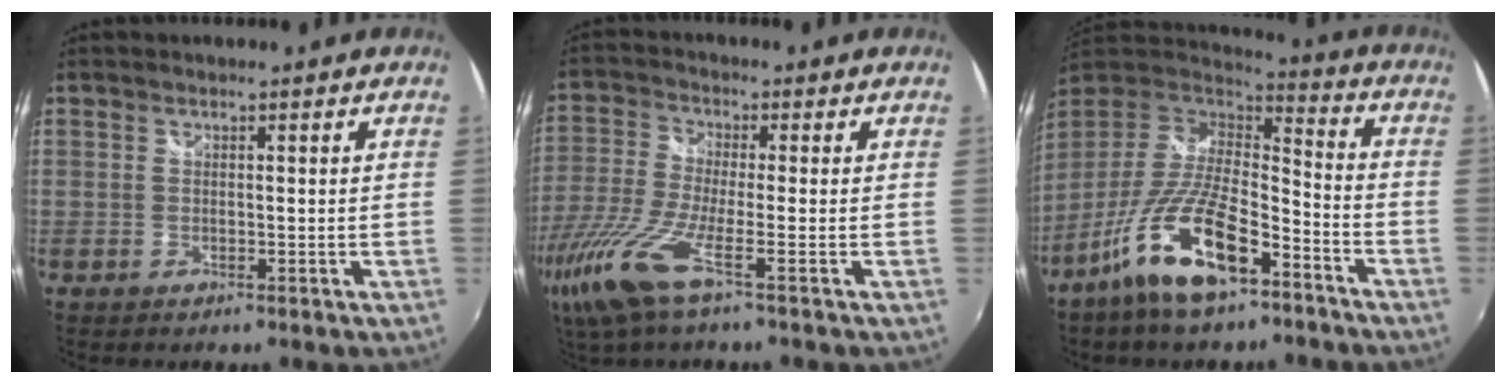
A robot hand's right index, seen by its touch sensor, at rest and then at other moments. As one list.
[{"total": 11.9, "force": [-6.8, 0.8, 9.7], "torque": [-0.228, -0.035, -0.139]}, {"total": 18.7, "force": [-11.4, 6.3, 13.4], "torque": [-0.267, -0.024, -0.210]}]